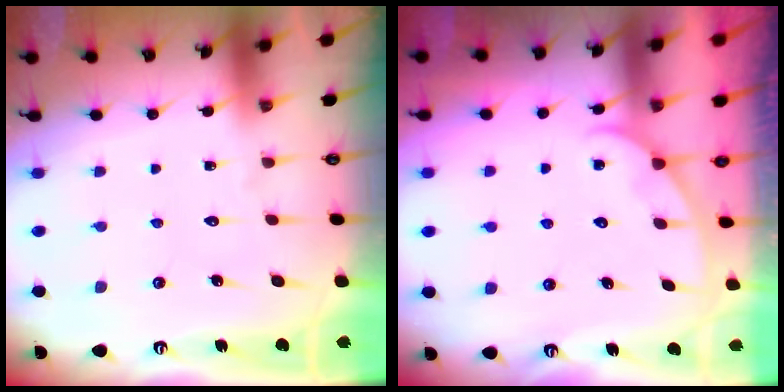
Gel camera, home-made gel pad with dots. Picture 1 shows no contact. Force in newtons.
{"total": 2.4, "press": 2.4, "slide": 0.3}